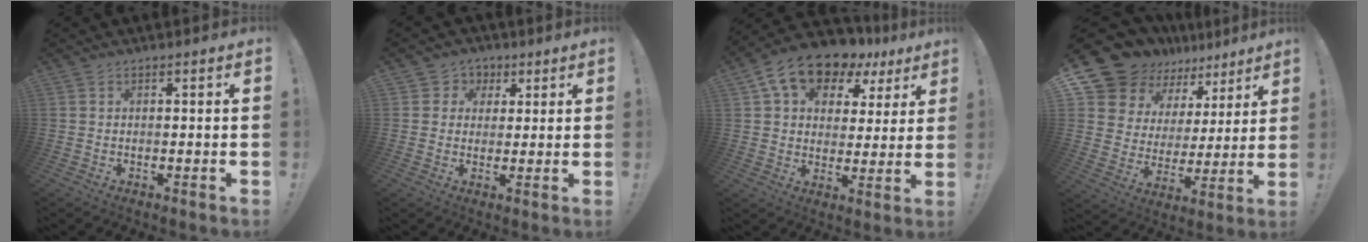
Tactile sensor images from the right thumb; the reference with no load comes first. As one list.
[{"total": 5.3, "force": [1.0, 5.2, 0.8], "torque": [-0.008, -0.003, 0.021]}, {"total": 14.4, "force": [9.1, 8.7, 6.9], "torque": [-0.116, -0.054, 0.168]}, {"total": 14.8, "force": [12.1, 8.0, 3.2], "torque": [-0.071, -0.097, 0.236]}]